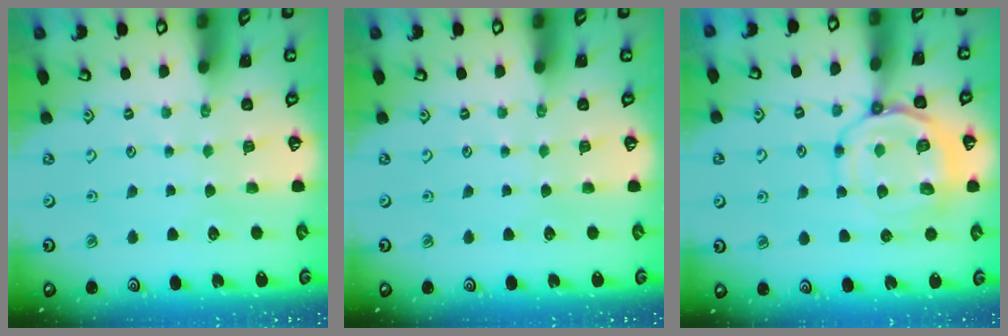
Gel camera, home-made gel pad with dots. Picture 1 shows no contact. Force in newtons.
{"total": 0.0}
{"total": 10.4, "press": 10.4, "slide": 1.2}